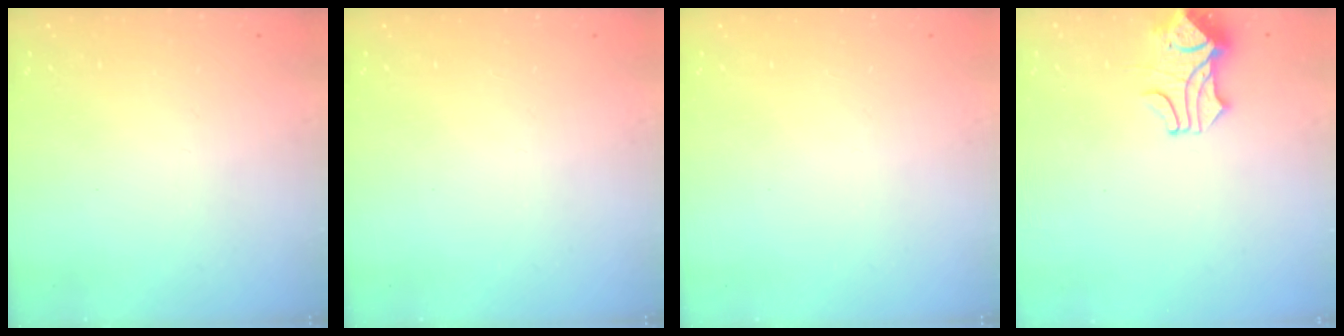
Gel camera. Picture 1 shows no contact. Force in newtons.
{"total": 0.0}
{"total": 0.0}
{"total": 1.6, "press": 1.2, "slide": 1.0}